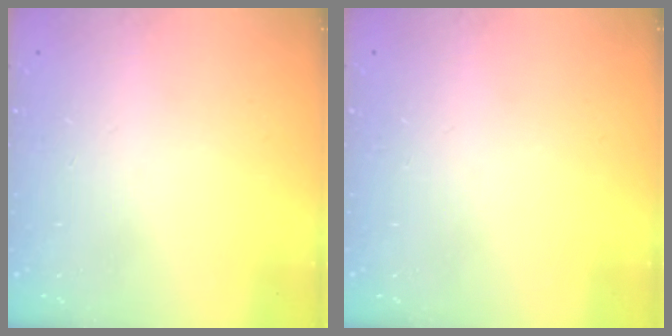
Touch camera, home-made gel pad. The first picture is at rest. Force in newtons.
{"total": 0.0}